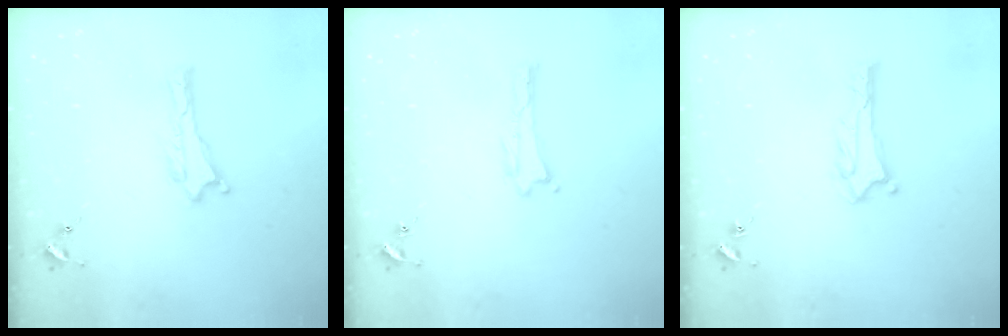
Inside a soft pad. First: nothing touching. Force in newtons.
{"total": 0.0}
{"total": 3.4, "press": 3.4, "slide": 0.2}